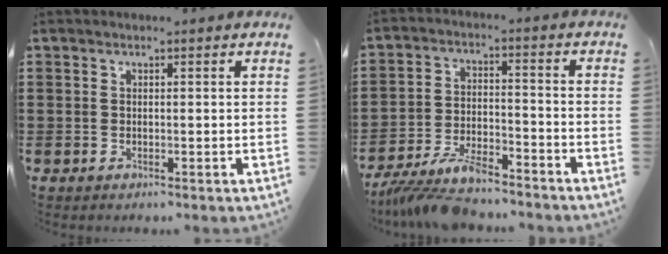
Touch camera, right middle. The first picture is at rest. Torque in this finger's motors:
{"motor_torque": [0.46, 0.03, 0.56, 0.10]}